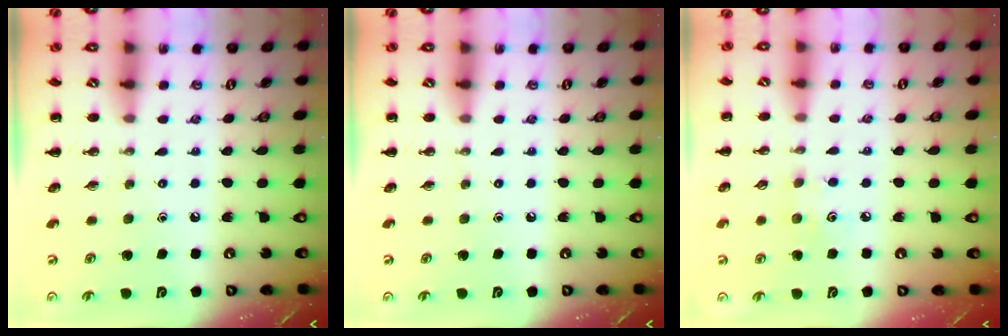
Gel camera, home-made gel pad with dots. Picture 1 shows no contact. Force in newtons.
{"total": 0.0}
{"total": 4.1, "press": 3.9, "slide": 1.1}